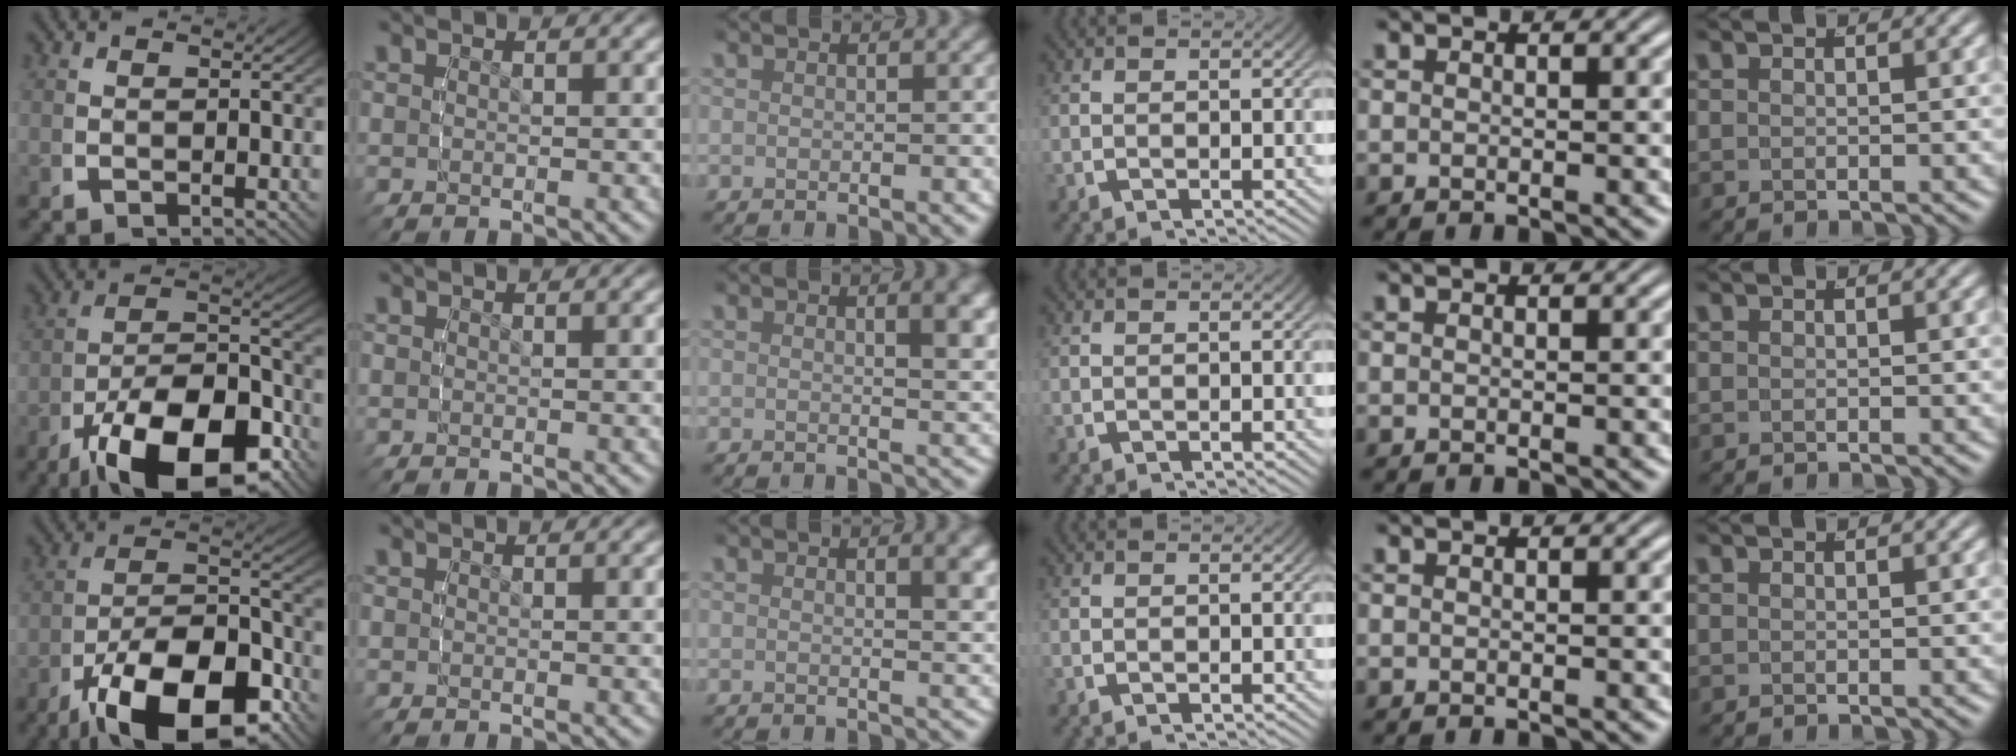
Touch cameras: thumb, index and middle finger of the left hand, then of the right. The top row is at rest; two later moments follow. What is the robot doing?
{"motion": "lift_and_place", "object": "screwdriver"}